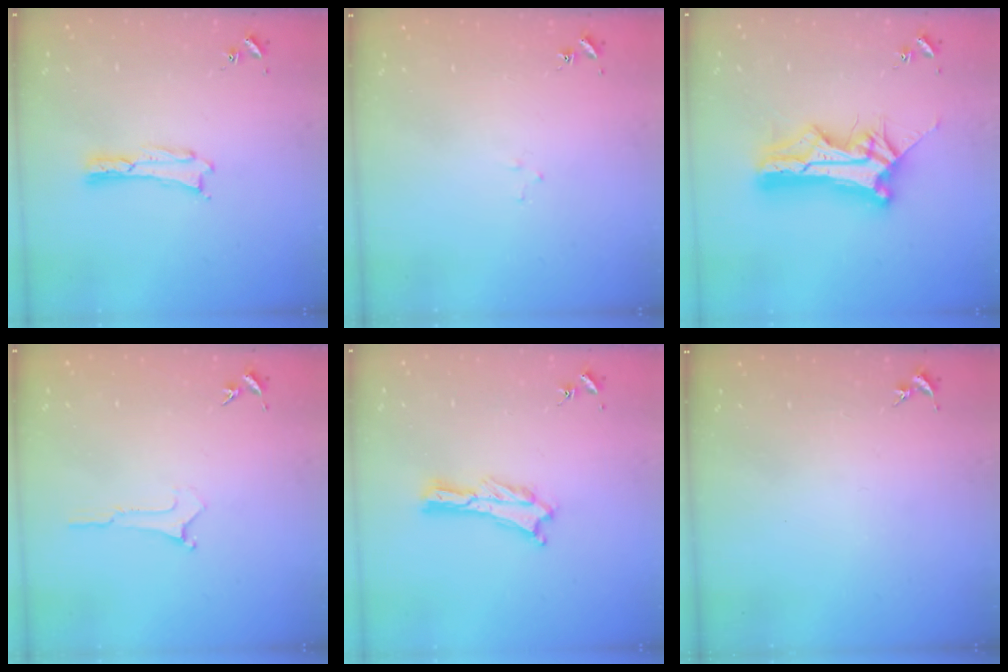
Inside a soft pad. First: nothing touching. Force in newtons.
{"total": 1.6, "press": 1.6, "slide": 0.1}
{"total": 13.0, "press": 12.9, "slide": 1.2}
{"total": 0.0}
{"total": 0.9, "press": 0.9, "slide": 0.2}
{"total": 0.0}